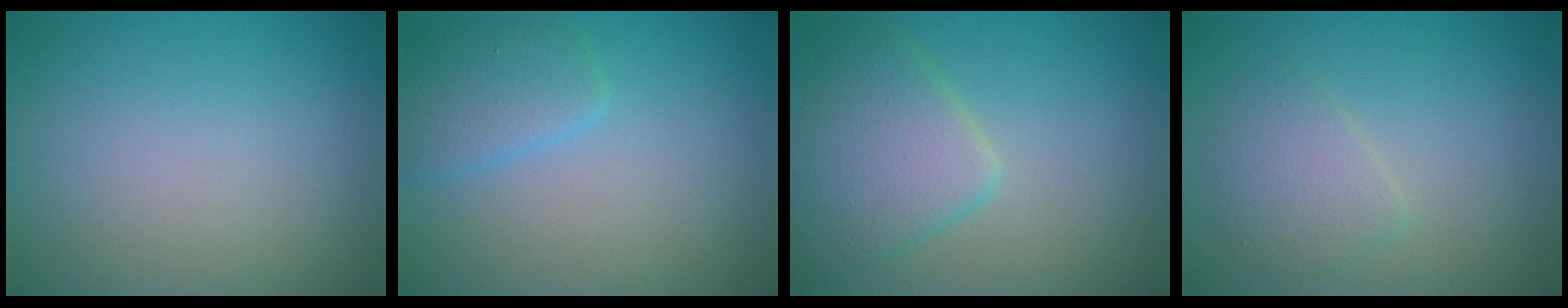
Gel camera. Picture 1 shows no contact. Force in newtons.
{"total": 2.6, "press": 2.6, "slide": 0.1}
{"total": 5.3, "press": 5.3, "slide": 0.3}
{"total": 2.4, "press": 2.4, "slide": 0.1}